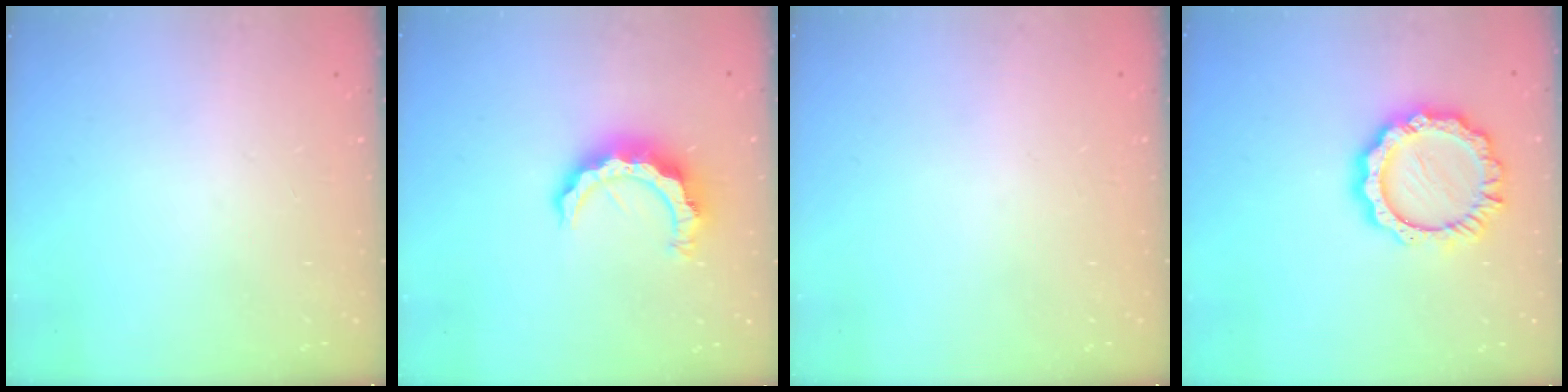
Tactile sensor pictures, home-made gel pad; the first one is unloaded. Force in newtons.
{"total": 10.1, "press": 10.0, "slide": 1.1}
{"total": 1.7, "press": 1.7, "slide": 0.1}
{"total": 12.3, "press": 12.3, "slide": 1.1}